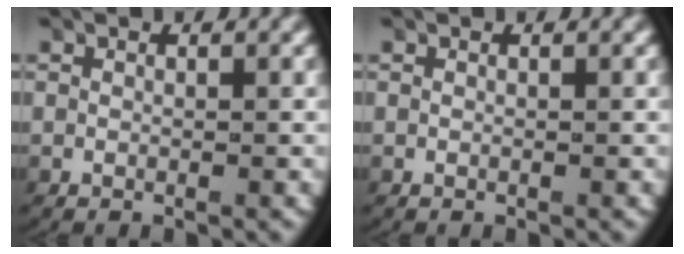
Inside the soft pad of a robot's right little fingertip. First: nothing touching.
{"total": 0.0}